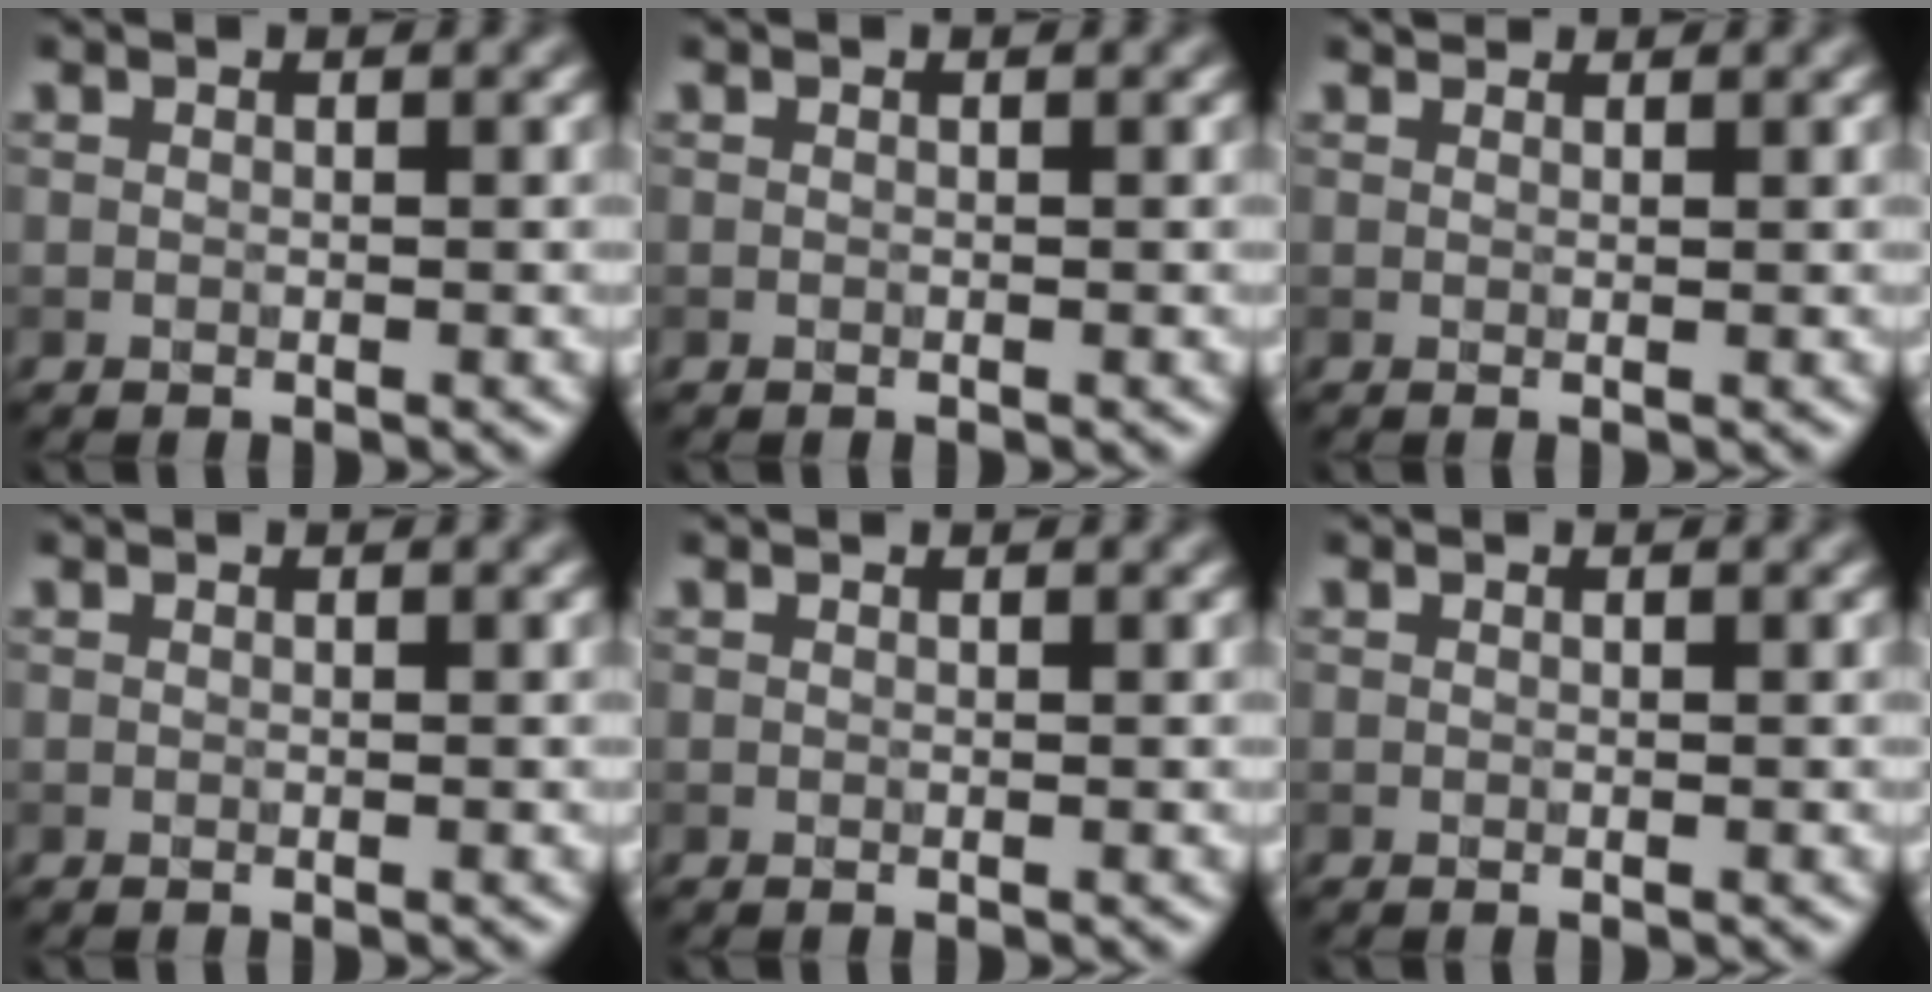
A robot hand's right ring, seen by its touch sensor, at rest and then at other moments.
{"total": 0.0}
{"total": 1.0, "force": [0.9, 0.3, 0.3], "torque": [-0.007, 0.000, 0.009]}
{"total": 0.0}
{"total": 0.0}
{"total": 0.0}